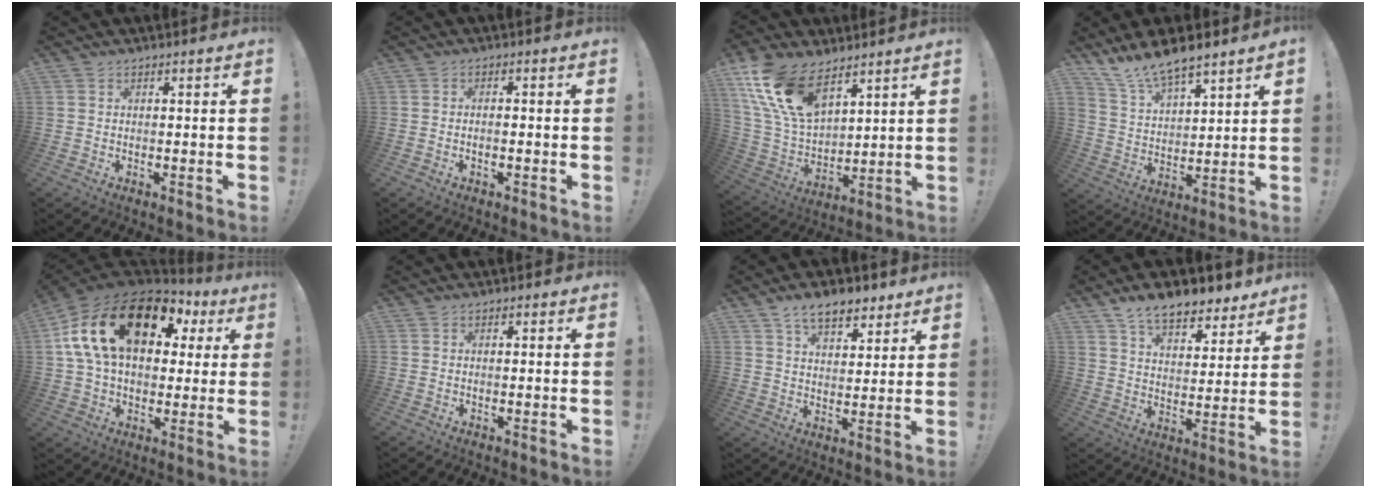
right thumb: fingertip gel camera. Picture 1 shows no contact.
{"total": 1.5, "force": [-1.1, 0.1, 1.1], "torque": [-0.024, 0.005, -0.018]}
{"total": 18.0, "force": [11.1, 9.3, 10.7], "torque": [-0.233, -0.068, 0.208]}
{"total": 10.4, "force": [9.6, 2.1, 3.4], "torque": [-0.085, -0.069, 0.179]}
{"total": 23.5, "force": [8.8, 13.8, 16.9], "torque": [-0.296, -0.027, 0.160]}
{"total": 0.6, "force": [0.0, 0.6, 0.0], "torque": [0.007, 0.000, -0.002]}
{"total": 9.9, "force": [6.8, 4.9, 5.3], "torque": [-0.079, -0.030, 0.125]}
{"total": 11.5, "force": [9.0, 4.9, 5.2], "torque": [-0.092, -0.056, 0.166]}